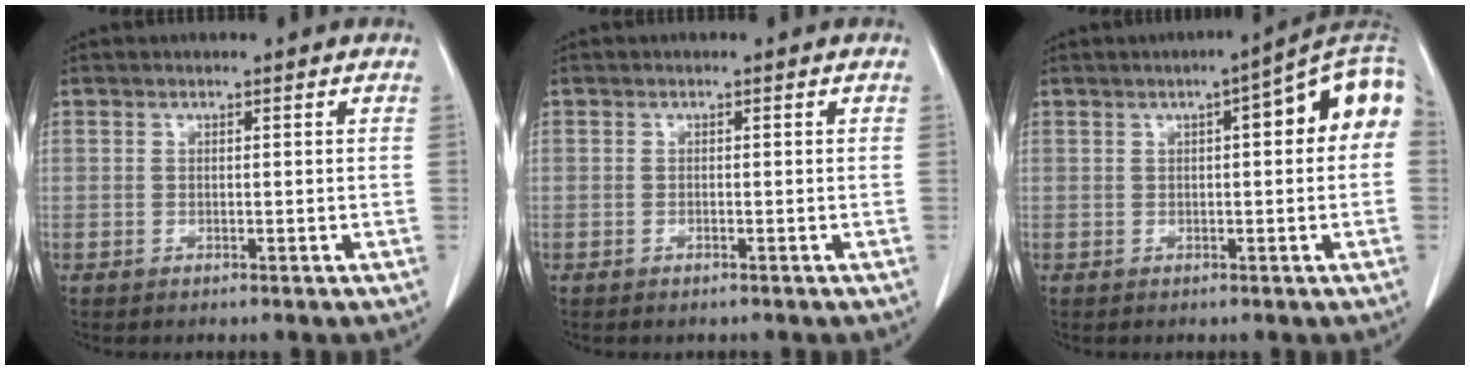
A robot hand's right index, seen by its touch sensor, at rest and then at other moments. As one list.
[{"total": 0.0}, {"total": 9.6, "force": [2.0, 1.6, 9.3], "torque": [-0.120, 0.034, 0.017]}]